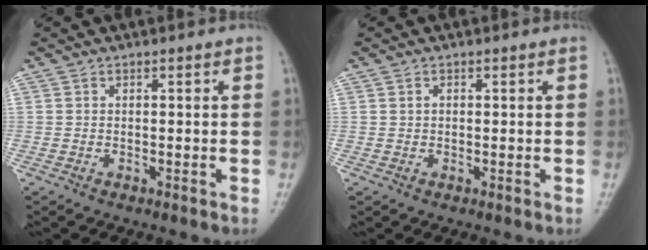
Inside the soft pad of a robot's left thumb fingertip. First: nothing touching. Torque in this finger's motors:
{"motor_torque": [-0.25, -0.22, -0.17, -0.09, -0.04]}